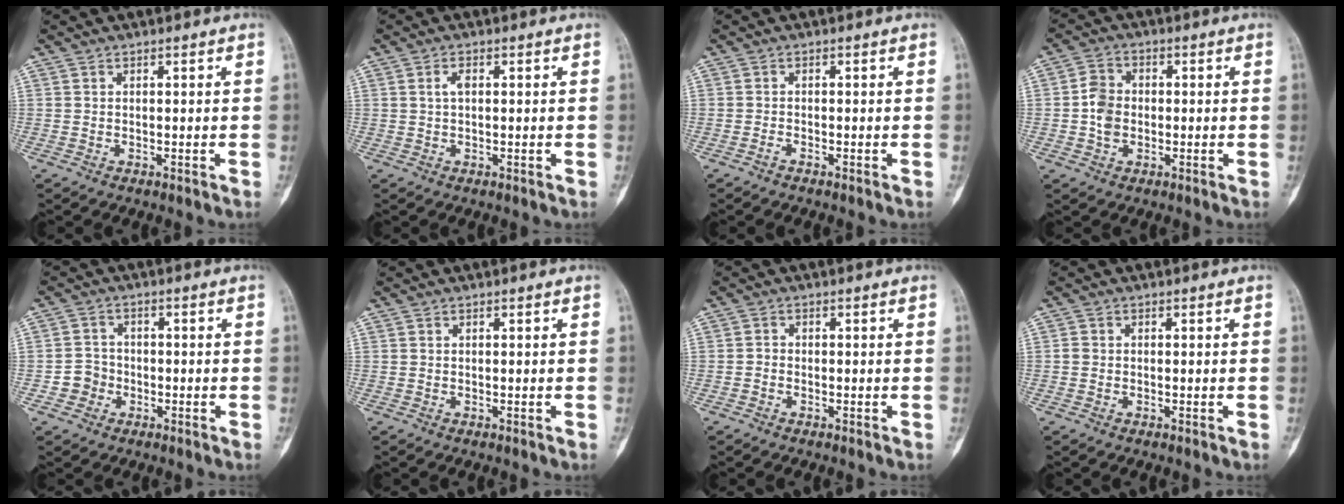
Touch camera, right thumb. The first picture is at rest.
{"total": 1.7, "force": [0.3, 0.9, 1.4], "torque": [-0.028, 0.003, 0.005]}
{"total": 0.6, "force": [-0.5, 0.1, 0.3], "torque": [-0.010, 0.001, -0.012]}
{"total": 5.2, "force": [-0.6, 4.2, 3.0], "torque": [-0.042, 0.010, -0.018]}
{"total": 3.8, "force": [-1.4, 3.4, 0.6], "torque": [0.010, 0.015, -0.031]}
{"total": 0.0}
{"total": 1.0, "force": [-0.5, 0.8, 0.4], "torque": [-0.003, 0.003, -0.015]}
{"total": 0.9, "force": [-0.2, 0.8, 0.4], "torque": [-0.004, 0.002, -0.004]}